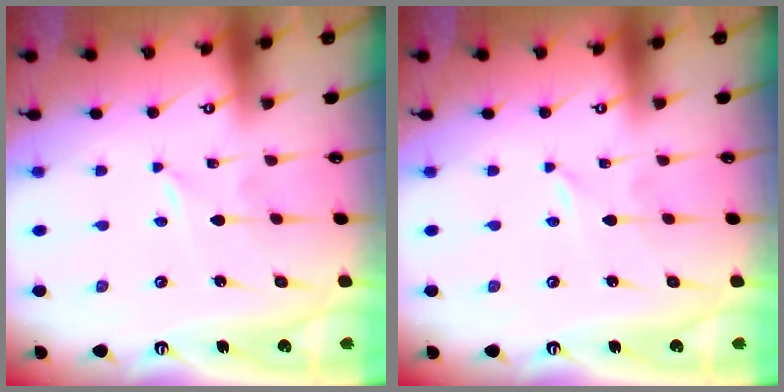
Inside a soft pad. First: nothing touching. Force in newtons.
{"total": 0.0}